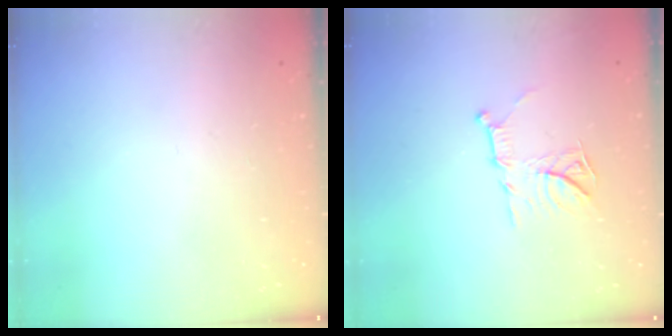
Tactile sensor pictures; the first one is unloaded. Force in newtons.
{"total": 10.6, "press": 10.6, "slide": 0.8}